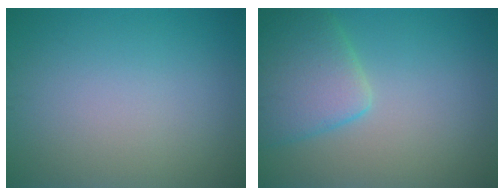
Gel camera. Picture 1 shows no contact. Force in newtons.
{"total": 5.2, "press": 5.2, "slide": 0.3}